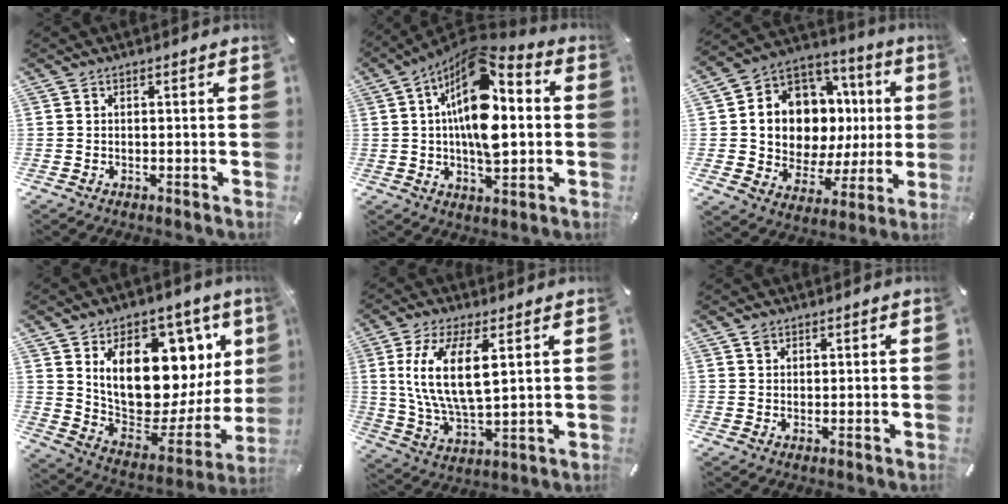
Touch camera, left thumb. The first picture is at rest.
{"total": 17.8, "force": [3.2, 9.1, 14.9], "torque": [-0.265, -0.021, 0.048]}
{"total": 12.3, "force": [3.1, 10.3, 6.0], "torque": [-0.105, -0.049, 0.069]}
{"total": 20.9, "force": [7.4, 13.0, 14.7], "torque": [-0.233, -0.071, 0.135]}
{"total": 13.5, "force": [4.1, 5.8, 11.4], "torque": [-0.247, -0.009, 0.071]}
{"total": 1.7, "force": [1.1, 1.2, 0.3], "torque": [0.002, -0.003, 0.020]}